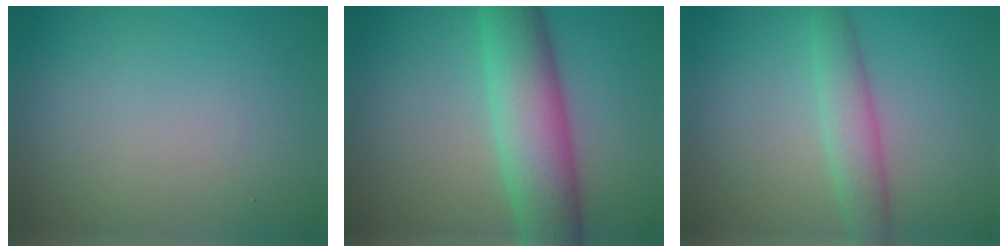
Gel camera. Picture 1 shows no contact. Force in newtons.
{"total": 7.8, "press": 7.8, "slide": 0.1}
{"total": 3.0, "press": 3.0, "slide": 0.1}